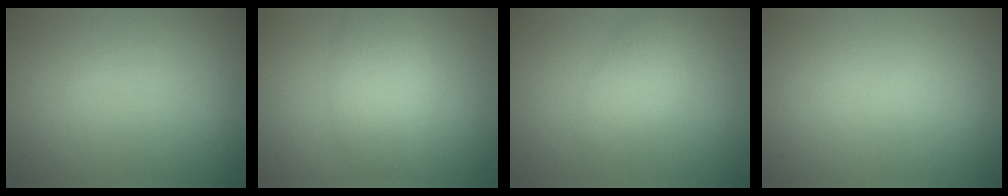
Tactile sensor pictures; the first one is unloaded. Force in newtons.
{"total": 4.5, "press": 4.5, "slide": 0.1}
{"total": 2.7, "press": 2.7, "slide": 0.1}
{"total": 0.0}